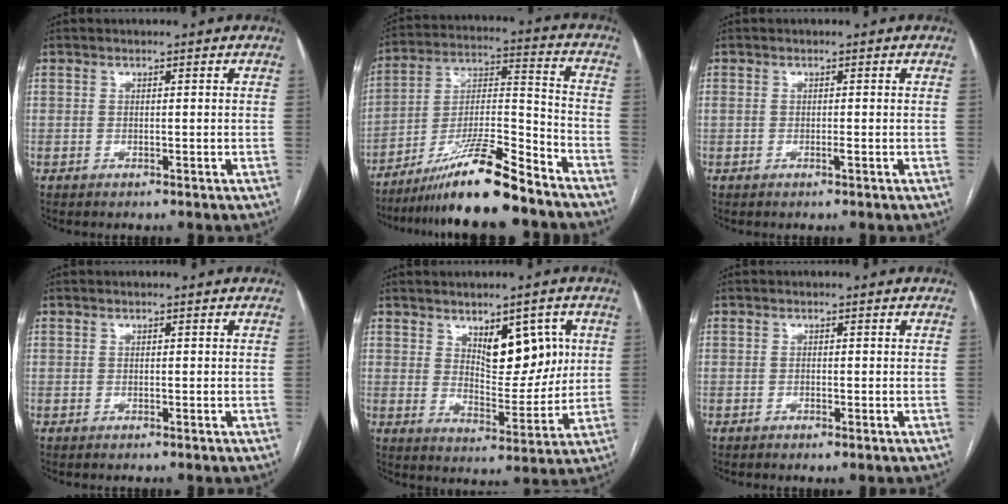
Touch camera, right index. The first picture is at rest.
{"total": 15.5, "force": [-12.5, 0.6, 9.1], "torque": [-0.162, 0.000, -0.217]}
{"total": 0.8, "force": [-0.4, -0.1, 0.7], "torque": [-0.012, 0.002, -0.005]}
{"total": 0.0}
{"total": 8.8, "force": [3.3, 4.1, 7.0], "torque": [-0.100, -0.001, 0.059]}
{"total": 0.7, "force": [-0.5, 0.1, 0.4], "torque": [-0.006, -0.001, -0.007]}